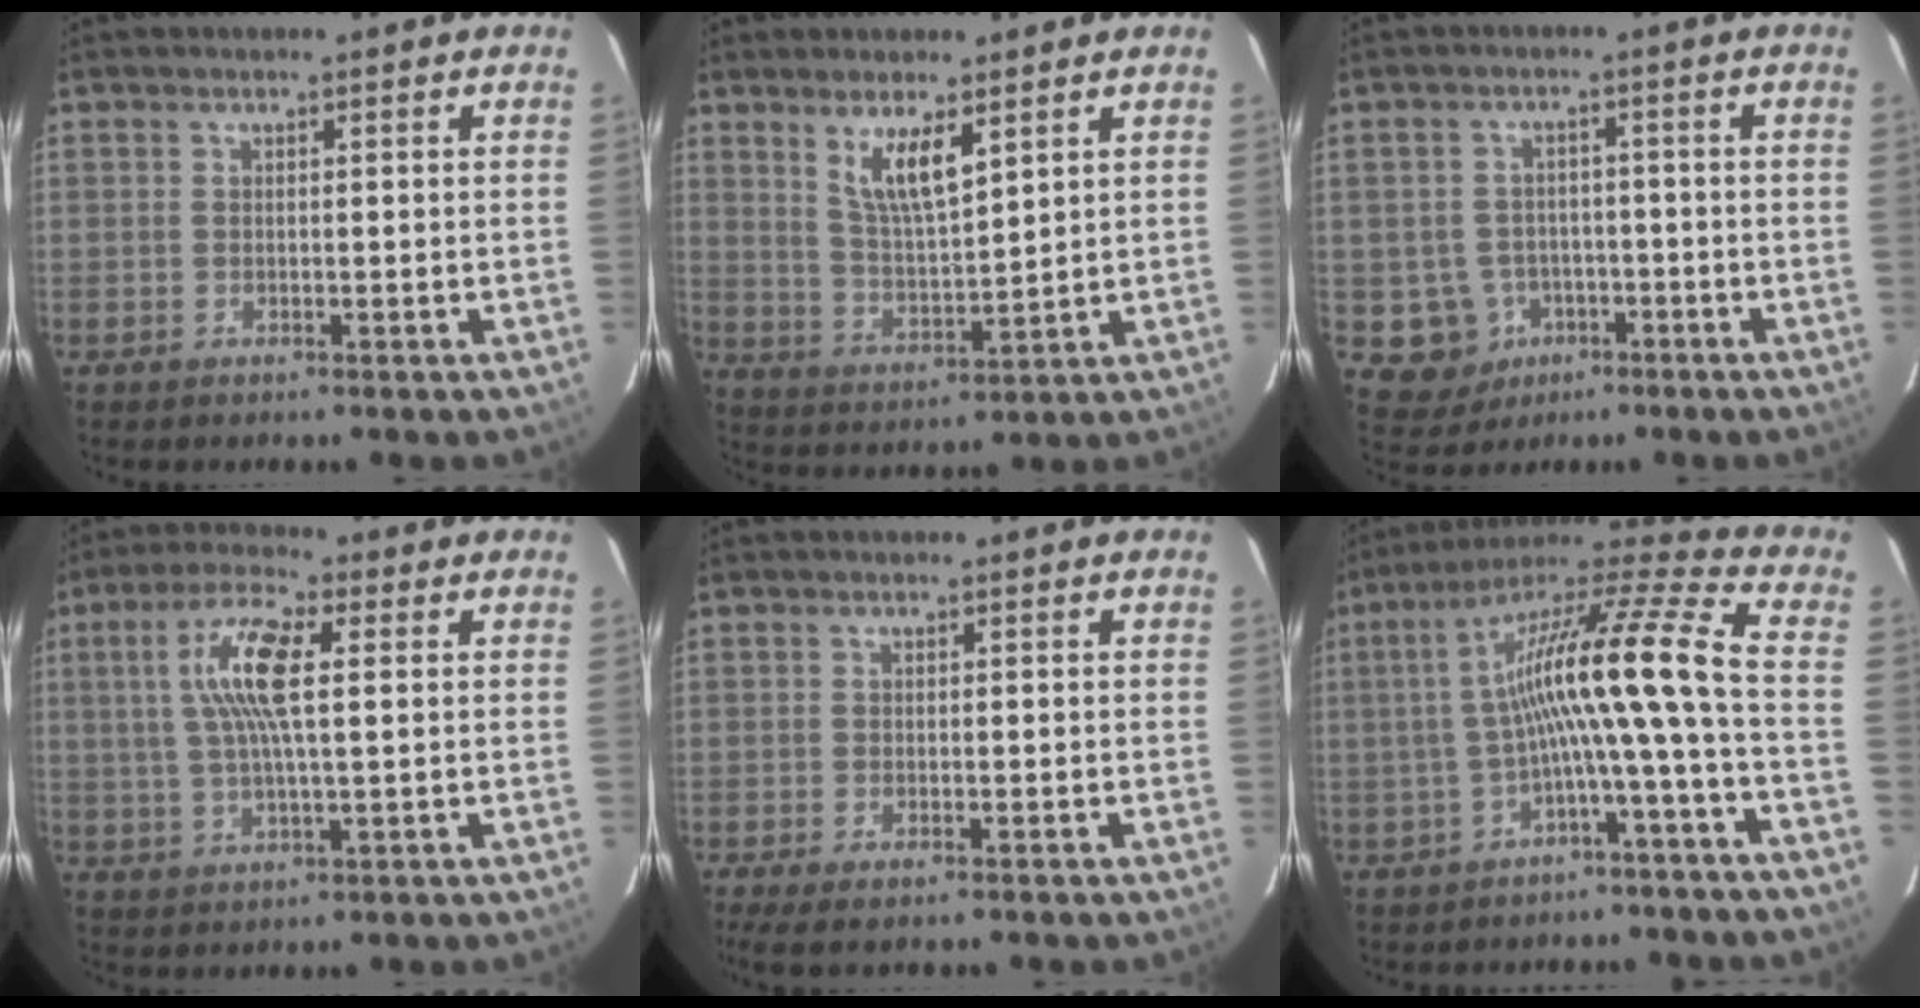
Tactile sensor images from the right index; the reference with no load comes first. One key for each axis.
{"total": 7.8, "fx": 4.4, "fy": 2.0, "fz": 6.2, "tx": -0.114, "ty": -0.008, "tz": 0.092}
{"total": 7.6, "fx": -2.8, "fy": 7.0, "fz": 1.2, "tx": -0.048, "ty": 0.022, "tz": -0.027}
{"total": 10.7, "fx": 2.3, "fy": 2.8, "fz": 10.1, "tx": -0.196, "ty": 0.014, "tz": 0.041}
{"total": 4.6, "fx": -3.2, "fy": 0.9, "fz": 3.1, "tx": -0.071, "ty": -0.020, "tz": -0.055}
{"total": 15.6, "fx": -3.0, "fy": -0.9, "fz": 15.2, "tx": -0.260, "ty": 0.010, "tz": -0.060}